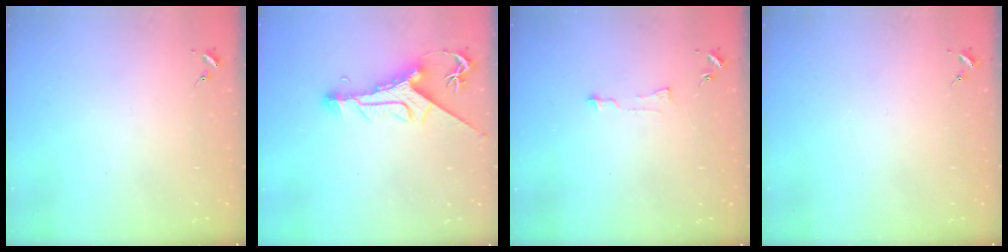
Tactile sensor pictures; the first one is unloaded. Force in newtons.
{"total": 10.1, "press": 10.1, "slide": 1.1}
{"total": 3.9, "press": 3.8, "slide": 0.3}
{"total": 0.0}